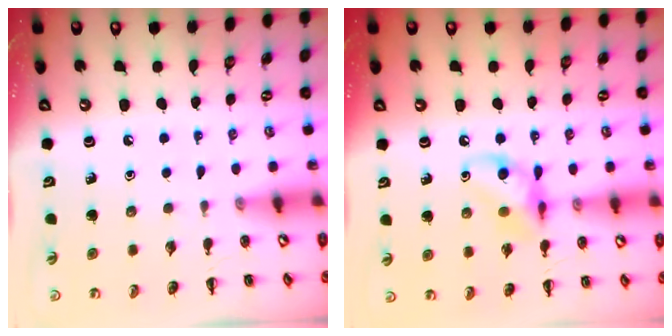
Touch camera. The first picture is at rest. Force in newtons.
{"total": 11.0, "press": 10.9, "slide": 1.4}